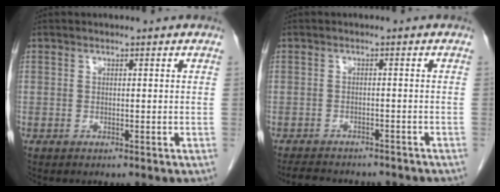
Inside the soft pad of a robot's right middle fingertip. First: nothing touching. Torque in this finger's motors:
{"motor_torque": [0.07, -0.06, 0.02, 0.01]}